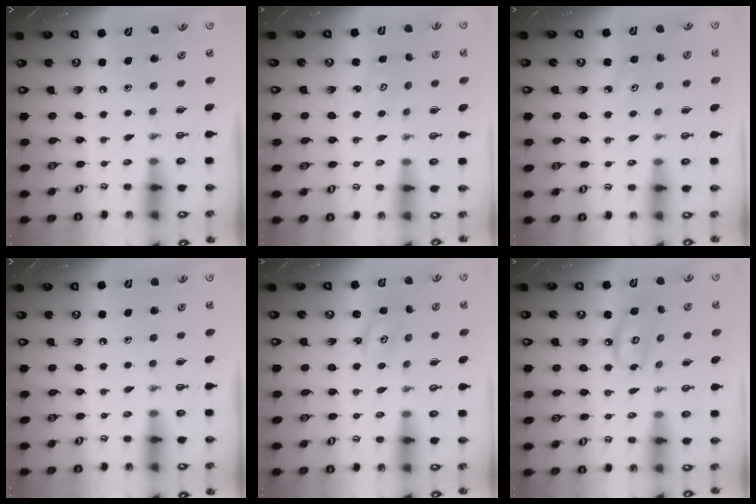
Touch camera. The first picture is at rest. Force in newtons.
{"total": 2.3, "press": 2.3, "slide": 0.4}
{"total": 4.5, "press": 4.4, "slide": 0.6}
{"total": 0.0}
{"total": 2.1, "press": 2.1, "slide": 0.2}
{"total": 7.8, "press": 7.8, "slide": 0.6}